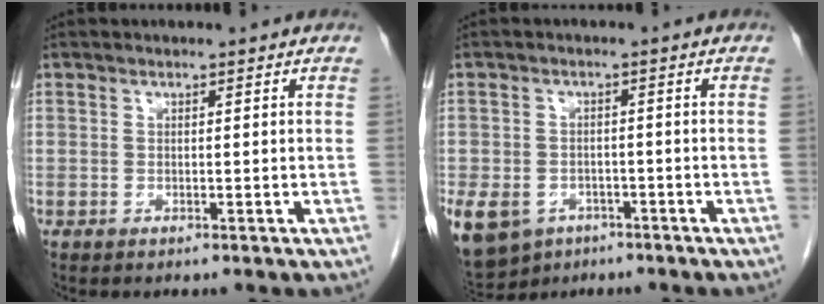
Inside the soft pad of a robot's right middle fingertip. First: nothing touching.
{"total": 16.4, "force": [-8.6, 12.3, 6.5], "torque": [-0.212, -0.013, -0.121]}